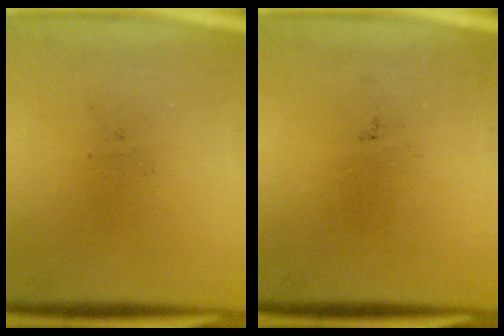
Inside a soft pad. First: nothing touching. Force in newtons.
{"total": 0.0}